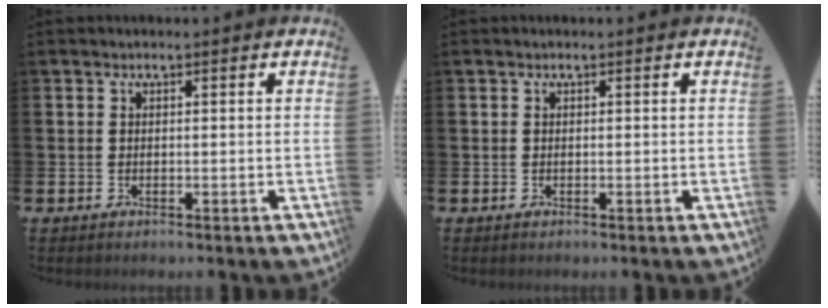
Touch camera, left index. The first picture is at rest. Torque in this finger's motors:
{"motor_torque": [-0.02, 0.02, 0.00, 0.00]}